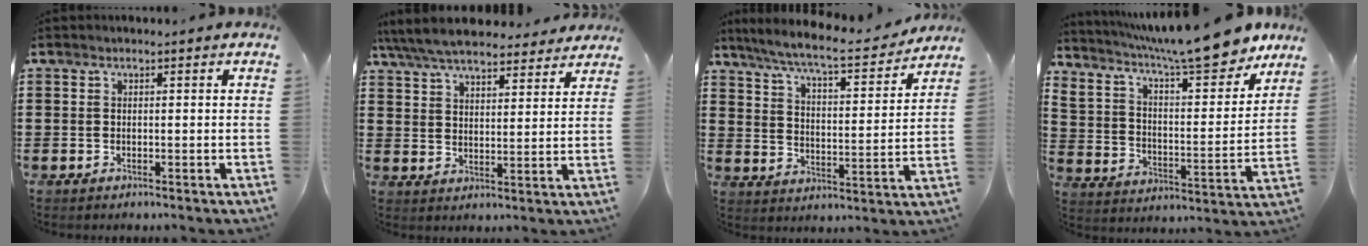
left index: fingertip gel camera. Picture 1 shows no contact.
{"total": 7.2, "force": [6.7, 1.4, 2.4], "torque": [-0.072, -0.023, 0.121]}
{"total": 7.4, "force": [6.6, 0.0, 3.3], "torque": [-0.091, -0.041, 0.110]}
{"total": 11.4, "force": [10.1, 0.4, 5.3], "torque": [-0.122, -0.071, 0.168]}